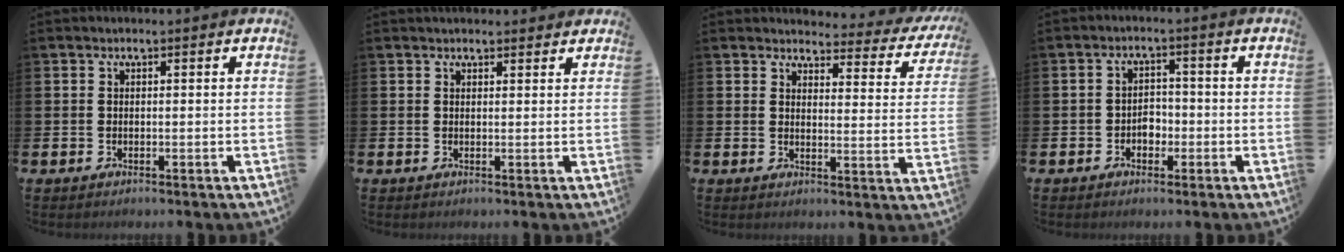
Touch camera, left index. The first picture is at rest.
{"total": 1.5, "force": [1.4, 0.6, 0.1], "torque": [0.008, -0.001, 0.024]}
{"total": 2.9, "force": [2.6, 1.1, 0.5], "torque": [-0.012, -0.027, 0.036]}
{"total": 2.5, "force": [-1.2, 1.9, 1.2], "torque": [-0.024, 0.005, -0.027]}